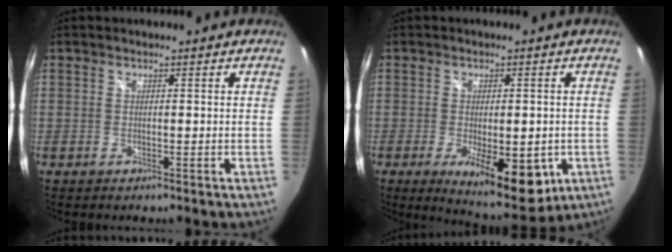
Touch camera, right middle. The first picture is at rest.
{"total": 13.1, "force": [-4.9, 5.2, 10.9], "torque": [-0.163, -0.033, -0.059]}